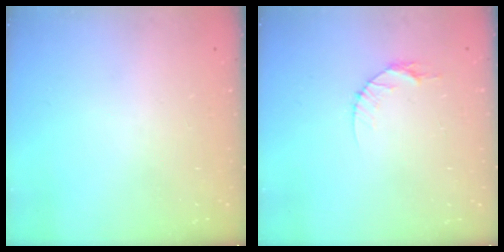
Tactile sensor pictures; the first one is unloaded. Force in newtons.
{"total": 5.3, "press": 5.2, "slide": 0.5}